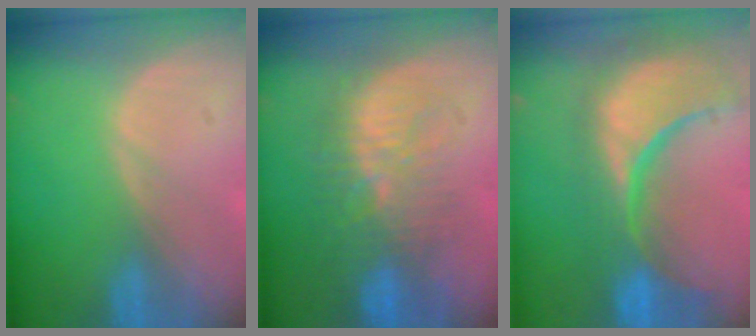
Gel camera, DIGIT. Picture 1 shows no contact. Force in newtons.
{"total": 9.3, "press": 9.0, "slide": 2.4}
{"total": 15.3, "press": 12.2, "slide": 9.3}